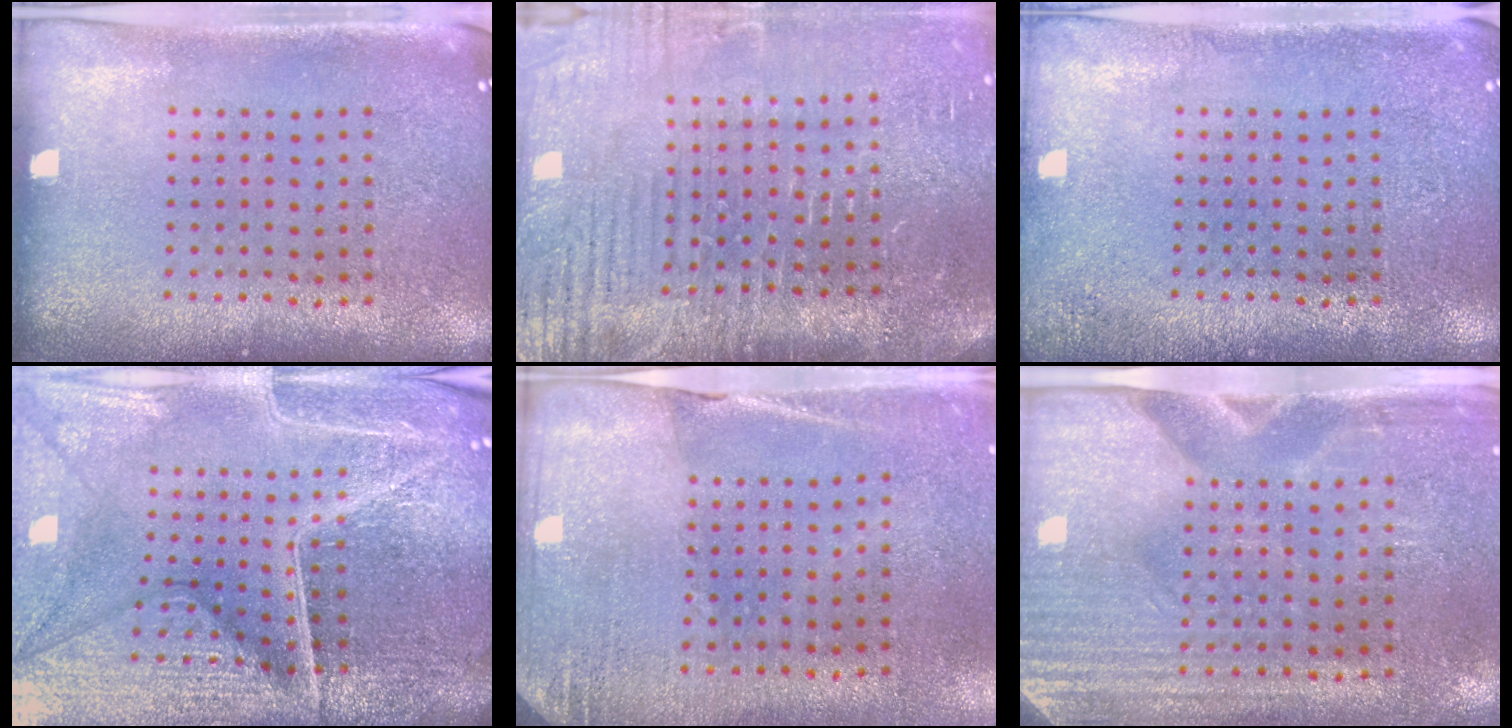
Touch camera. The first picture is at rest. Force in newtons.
{"total": 4.1, "press": 3.9, "slide": 1.4}
{"total": 1.3, "press": 1.3, "slide": 0.2}
{"total": 5.4, "press": 5.1, "slide": 1.8}
{"total": 2.6, "press": 2.4, "slide": 1.0}
{"total": 3.0, "press": 2.7, "slide": 1.5}